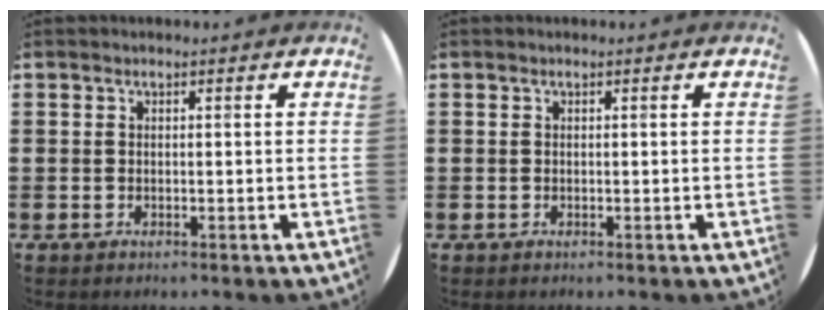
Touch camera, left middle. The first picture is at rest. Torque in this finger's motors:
{"motor_torque": [0.00, 0.00, 0.00, 0.00]}